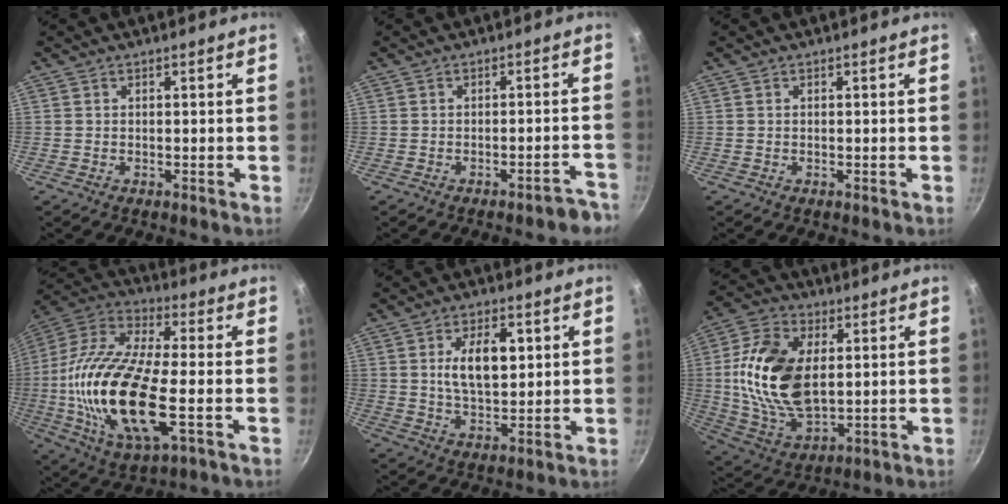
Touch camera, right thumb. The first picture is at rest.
{"total": 4.6, "force": [-3.7, 1.2, 2.4], "torque": [-0.008, 0.044, -0.031]}
{"total": 0.0}
{"total": 24.2, "force": [-3.5, 9.5, 22.0], "torque": [-0.442, 0.015, -0.078]}
{"total": 9.9, "force": [2.3, 5.3, 8.0], "torque": [-0.121, -0.008, 0.039]}
{"total": 19.3, "force": [2.2, 11.6, 15.3], "torque": [-0.277, -0.005, 0.044]}